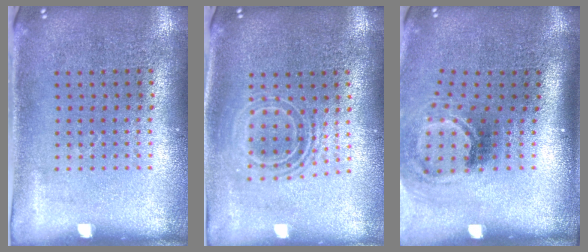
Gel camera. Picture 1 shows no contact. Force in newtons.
{"total": 1.8, "press": 1.3, "slide": 1.1}
{"total": 2.1, "press": 1.3, "slide": 1.6}